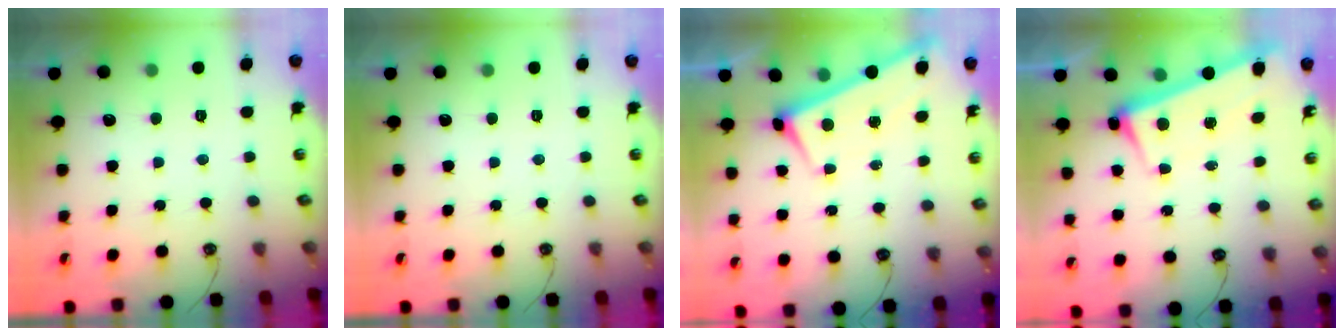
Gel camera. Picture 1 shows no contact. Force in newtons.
{"total": 0.0}
{"total": 1.2, "press": 1.2, "slide": 0.1}
{"total": 2.2, "press": 2.0, "slide": 1.0}